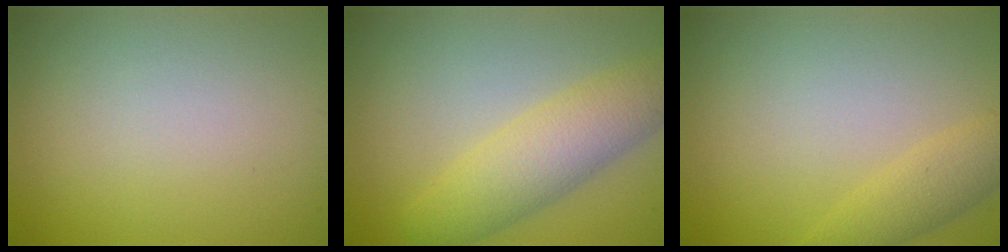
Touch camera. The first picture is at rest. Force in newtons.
{"total": 5.9, "press": 5.9, "slide": 0.0}
{"total": 2.6, "press": 2.6, "slide": 0.2}